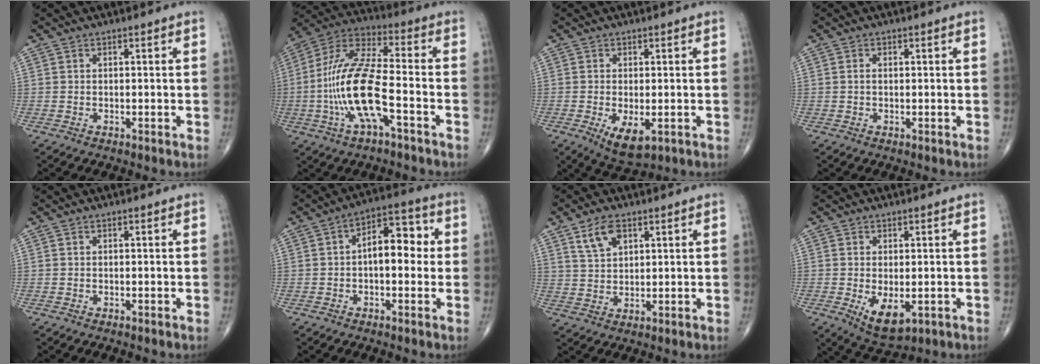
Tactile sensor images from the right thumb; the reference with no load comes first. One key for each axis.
{"total": 16.7, "fx": -4.4, "fy": 5.3, "fz": 15.2, "tx": -0.318, "ty": 0.043, "tz": -0.084}
{"total": 6.1, "fx": -1.8, "fy": 2.8, "fz": 5.1, "tx": -0.081, "ty": -0.012, "tz": -0.020}
{"total": 0.9, "fx": 0.1, "fy": 0.5, "fz": 0.7, "tx": -0.015, "ty": 0.005, "tz": 0.001}
{"total": 0.0}
{"total": 9.6, "fx": 0.4, "fy": 5.1, "fz": 8.1, "tx": -0.096, "ty": 0.029, "tz": -0.001}
{"total": 5.7, "fx": 3.2, "fy": 3.1, "fz": 3.6, "tx": -0.060, "ty": -0.013, "tz": 0.065}
{"total": 6.6, "fx": -1.4, "fy": 3.3, "fz": 5.6, "tx": -0.083, "ty": -0.015, "tz": -0.009}